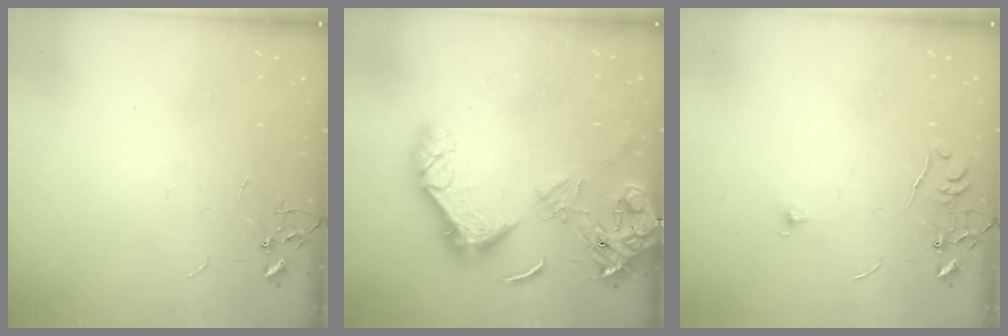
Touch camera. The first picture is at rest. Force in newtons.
{"total": 22.6, "press": 22.5, "slide": 2.4}
{"total": 6.1, "press": 6.0, "slide": 0.6}